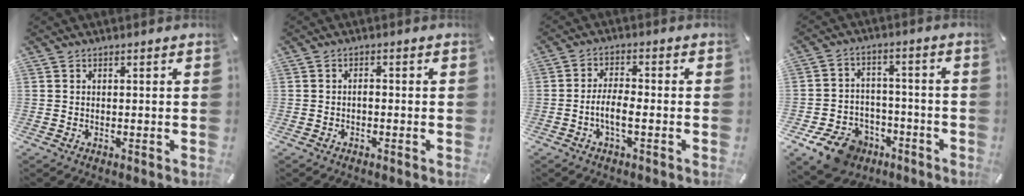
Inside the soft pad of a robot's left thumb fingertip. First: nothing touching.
{"total": 1.3, "force": [-0.7, 0.4, 1.0], "torque": [-0.021, 0.001, -0.013]}
{"total": 5.6, "force": [-1.8, 1.8, 4.9], "torque": [-0.104, -0.001, -0.036]}
{"total": 10.6, "force": [-7.0, 7.0, 3.9], "torque": [-0.075, 0.053, -0.122]}